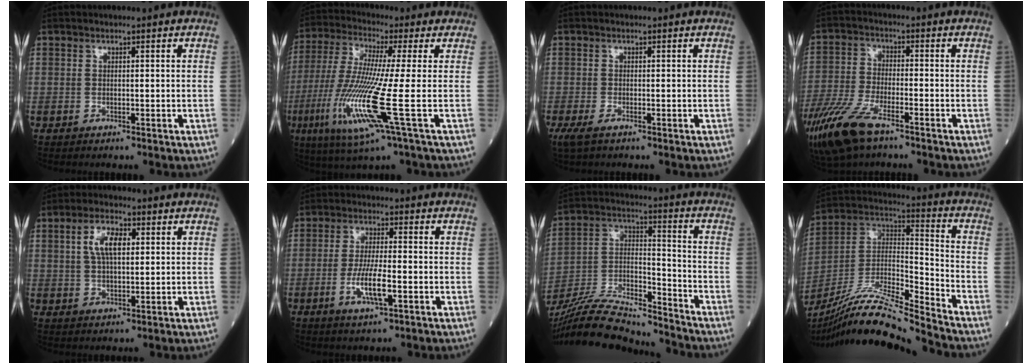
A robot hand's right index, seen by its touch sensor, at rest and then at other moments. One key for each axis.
{"total": 14.4, "fx": -3.9, "fy": -0.6, "fz": 13.9, "tx": -0.300, "ty": -0.024, "tz": -0.082}
{"total": 2.6, "fx": -1.6, "fy": 0.8, "fz": 1.9, "tx": -0.047, "ty": -0.009, "tz": -0.030}
{"total": 11.7, "fx": -7.8, "fy": 3.4, "fz": 8.0, "tx": -0.173, "ty": -0.025, "tz": -0.151}
{"total": 6.2, "fx": 1.8, "fy": 2.5, "fz": 5.3, "tx": -0.108, "ty": 0.010, "tz": 0.037}
{"total": 6.5, "fx": -2.1, "fy": 1.0, "fz": 6.1, "tx": -0.117, "ty": -0.006, "tz": -0.038}
{"total": 19.2, "fx": -18.1, "fy": 1.8, "fz": 6.1, "tx": -0.133, "ty": 0.003, "tz": -0.319}
{"total": 17.9, "fx": -16.2, "fy": -1.1, "fz": 7.6, "tx": -0.154, "ty": 0.017, "tz": -0.296}